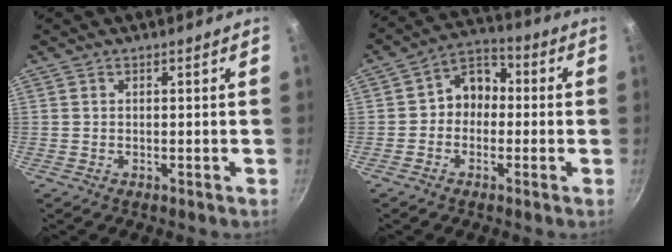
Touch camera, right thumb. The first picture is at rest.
{"total": 7.7, "force": [-0.5, 6.4, 4.3], "torque": [-0.020, 0.029, -0.027]}